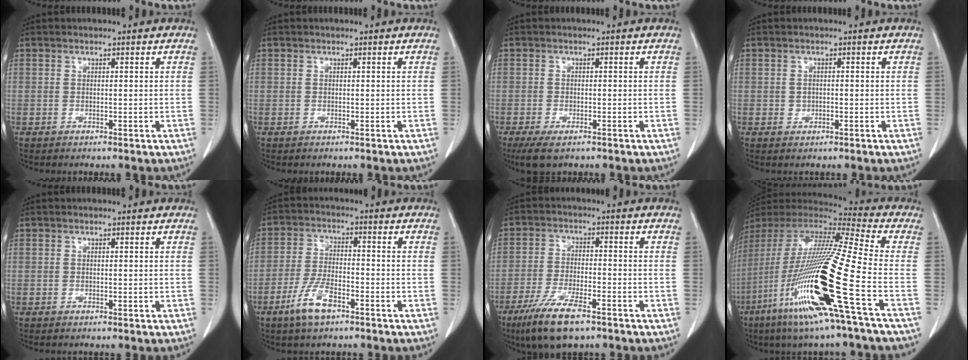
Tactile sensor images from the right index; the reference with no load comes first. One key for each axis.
{"total": 0.0}
{"total": 4.0, "fx": -2.7, "fy": 1.4, "fz": 2.7, "tx": -0.053, "ty": -0.010, "tz": -0.041}
{"total": 0.8, "fx": -0.1, "fy": 0.6, "fz": 0.5, "tx": -0.010, "ty": 0.000, "tz": 0.000}
{"total": 0.0}
{"total": 7.0, "fx": -4.3, "fy": 2.0, "fz": 5.2, "tx": -0.111, "ty": -0.005, "tz": -0.082}
{"total": 9.8, "fx": -6.4, "fy": 2.0, "fz": 7.1, "tx": -0.138, "ty": -0.020, "tz": -0.112}
{"total": 25.4, "fx": -9.1, "fy": 0.0, "fz": 23.7, "tx": -0.482, "ty": -0.052, "tz": -0.178}